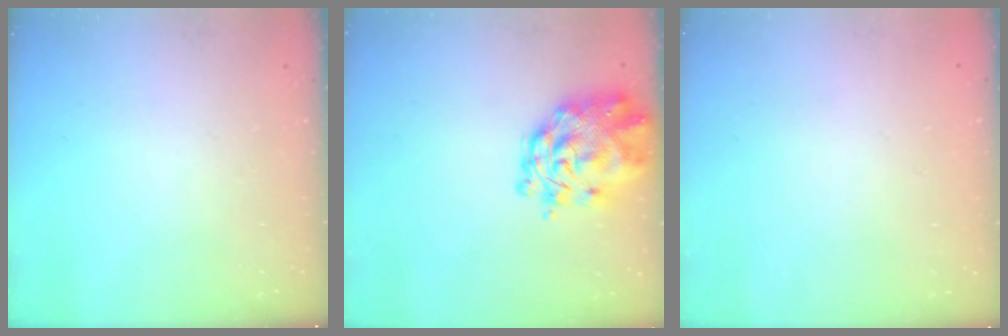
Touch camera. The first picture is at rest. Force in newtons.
{"total": 8.9, "press": 8.3, "slide": 3.1}
{"total": 1.7, "press": 1.7, "slide": 0.2}